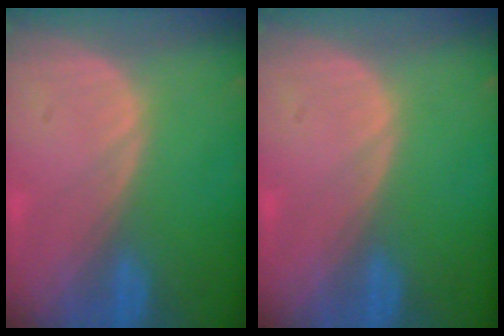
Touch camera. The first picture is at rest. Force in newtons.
{"total": 0.0}